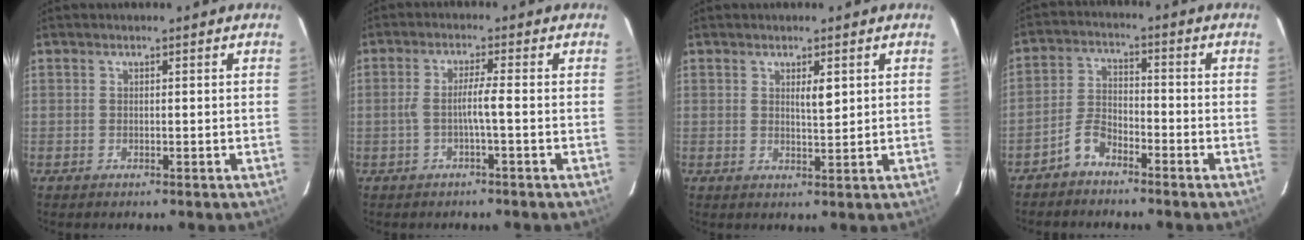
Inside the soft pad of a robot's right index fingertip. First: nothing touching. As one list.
[{"total": 3.2, "force": [-0.7, -0.3, 3.2], "torque": [-0.057, 0.006, -0.013]}, {"total": 2.4, "force": [1.0, 0.5, 2.2], "torque": [-0.037, -0.004, 0.017]}, {"total": 4.6, "force": [-3.5, 2.1, 2.0], "torque": [-0.047, 0.006, -0.072]}]